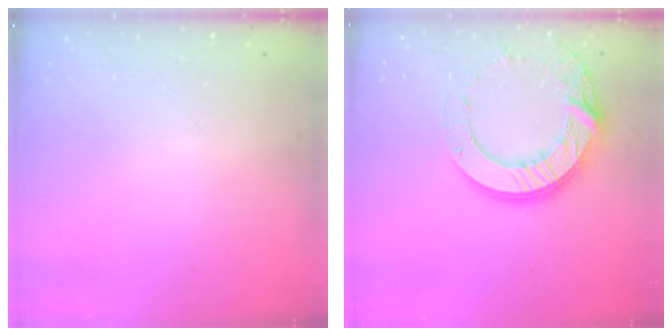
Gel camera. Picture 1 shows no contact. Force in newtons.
{"total": 17.1, "press": 17.0, "slide": 1.5}